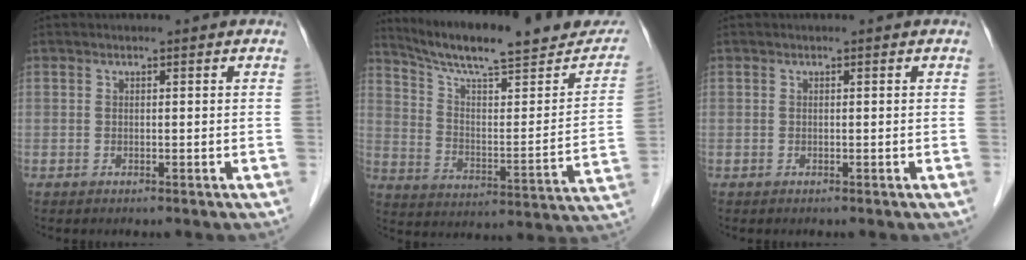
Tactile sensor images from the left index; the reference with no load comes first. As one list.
[{"total": 22.5, "force": [19.4, 3.6, 10.8], "torque": [-0.161, -0.015, 0.277]}, {"total": 0.0}]